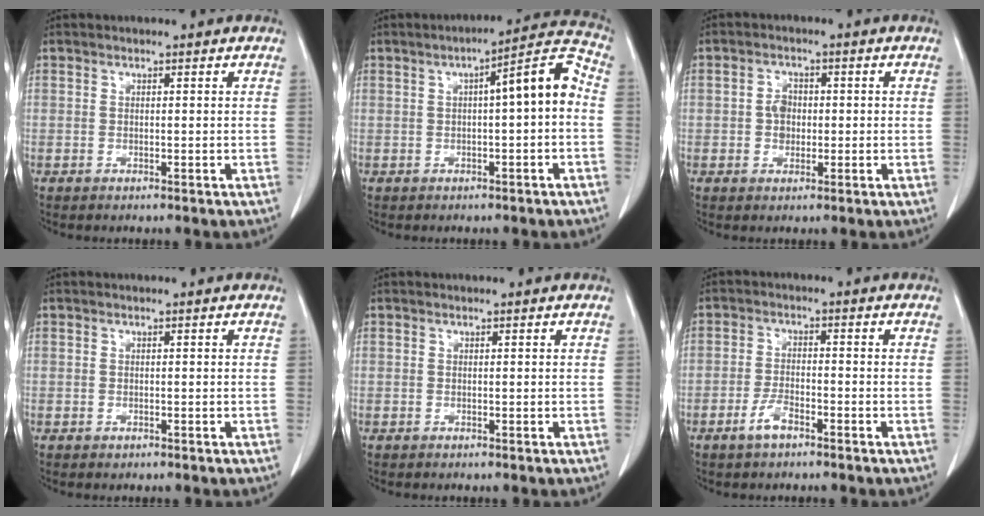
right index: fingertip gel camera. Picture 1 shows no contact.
{"total": 8.1, "force": [0.1, 1.1, 8.0], "torque": [-0.108, 0.029, -0.002]}
{"total": 3.0, "force": [-0.2, 2.4, 1.8], "torque": [-0.029, 0.008, -0.004]}
{"total": 0.0}
{"total": 0.0}
{"total": 3.5, "force": [-2.3, 1.1, 2.5], "torque": [-0.049, 0.002, -0.042]}